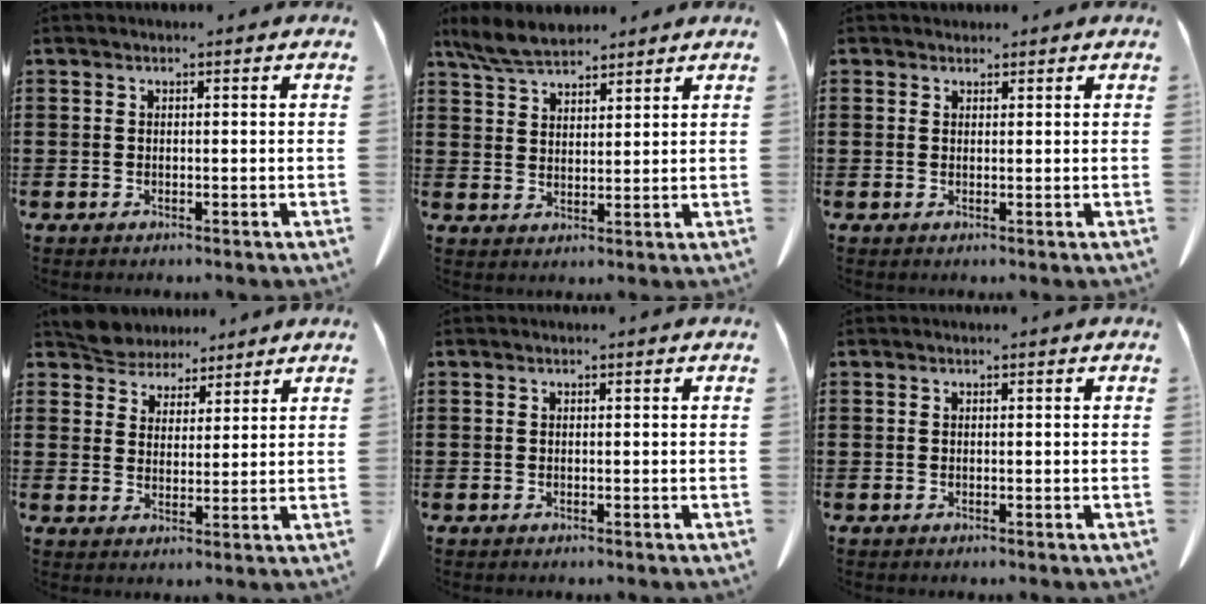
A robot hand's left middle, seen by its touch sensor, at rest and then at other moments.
{"total": 5.9, "force": [5.1, 1.6, 2.3], "torque": [-0.062, -0.008, 0.098]}
{"total": 1.0, "force": [0.9, 0.5, 0.0], "torque": [-0.004, 0.002, 0.019]}
{"total": 4.9, "force": [4.5, 1.7, -0.2], "torque": [-0.020, -0.014, 0.086]}
{"total": 0.0}
{"total": 0.0}